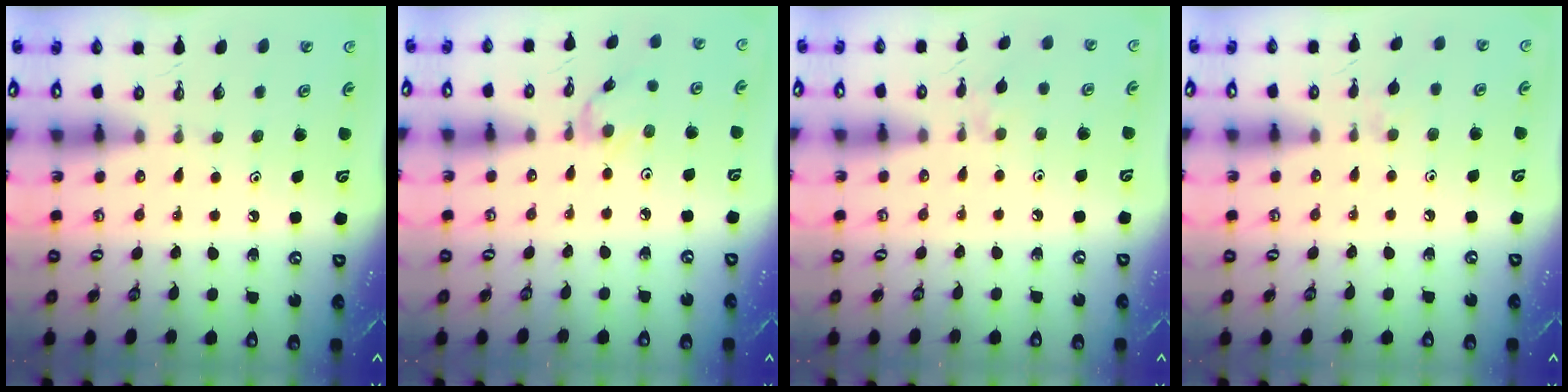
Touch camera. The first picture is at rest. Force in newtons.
{"total": 1.0, "press": 1.0, "slide": 0.3}
{"total": 2.4, "press": 2.4, "slide": 0.4}
{"total": 4.1, "press": 4.0, "slide": 0.6}